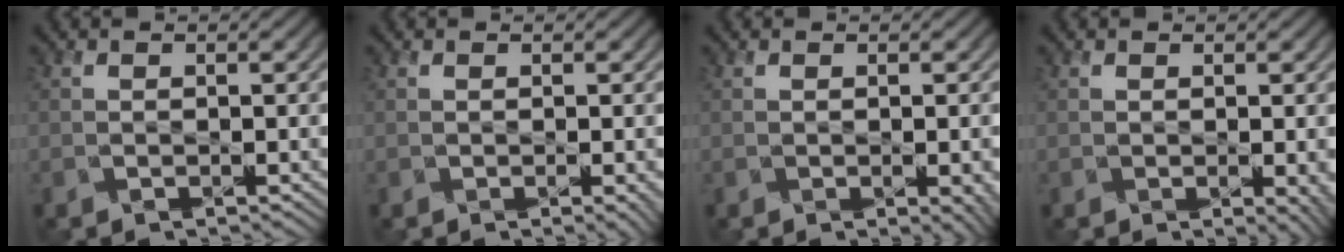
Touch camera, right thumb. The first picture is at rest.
{"total": 1.9, "force": [-0.4, 0.5, 1.8], "torque": [-0.021, -0.001, -0.002]}
{"total": 3.4, "force": [-0.9, 1.2, 3.0], "torque": [-0.030, -0.008, 0.003]}
{"total": 2.9, "force": [-0.6, 0.9, 2.7], "torque": [-0.034, -0.008, 0.002]}